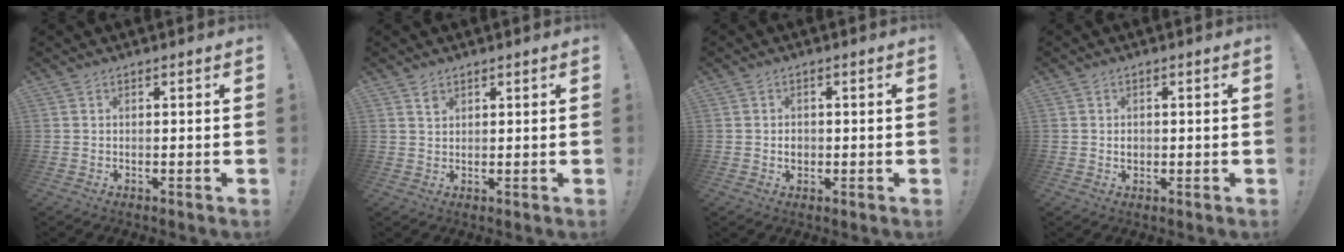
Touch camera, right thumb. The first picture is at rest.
{"total": 1.9, "force": [1.4, 1.1, 0.7], "torque": [0.001, -0.009, 0.022]}
{"total": 2.3, "force": [-0.6, 1.9, 1.1], "torque": [-0.010, 0.000, -0.012]}
{"total": 1.6, "force": [-0.2, 1.4, 0.6], "torque": [-0.004, 0.001, -0.007]}